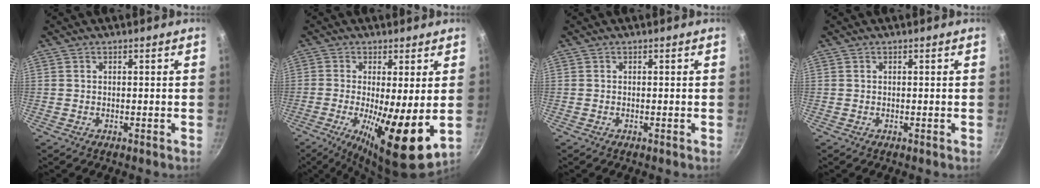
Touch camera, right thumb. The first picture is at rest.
{"total": 13.2, "force": [-1.3, 3.2, 12.8], "torque": [-0.214, -0.022, -0.016]}
{"total": 0.0}
{"total": 0.0}